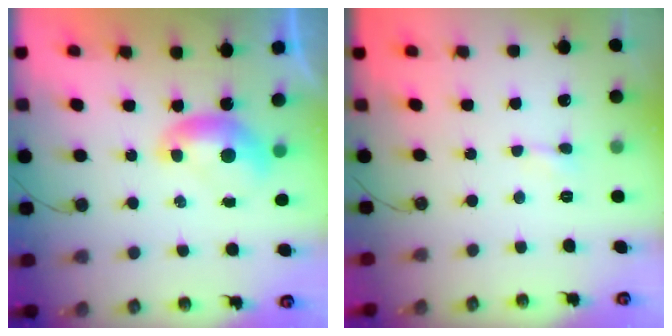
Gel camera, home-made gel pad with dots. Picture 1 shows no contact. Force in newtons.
{"total": 0.8, "press": 0.8, "slide": 0.3}